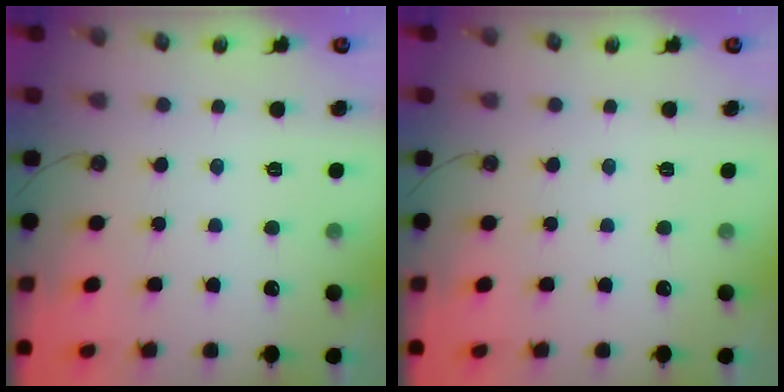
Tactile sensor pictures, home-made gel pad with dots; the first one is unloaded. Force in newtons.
{"total": 0.0}